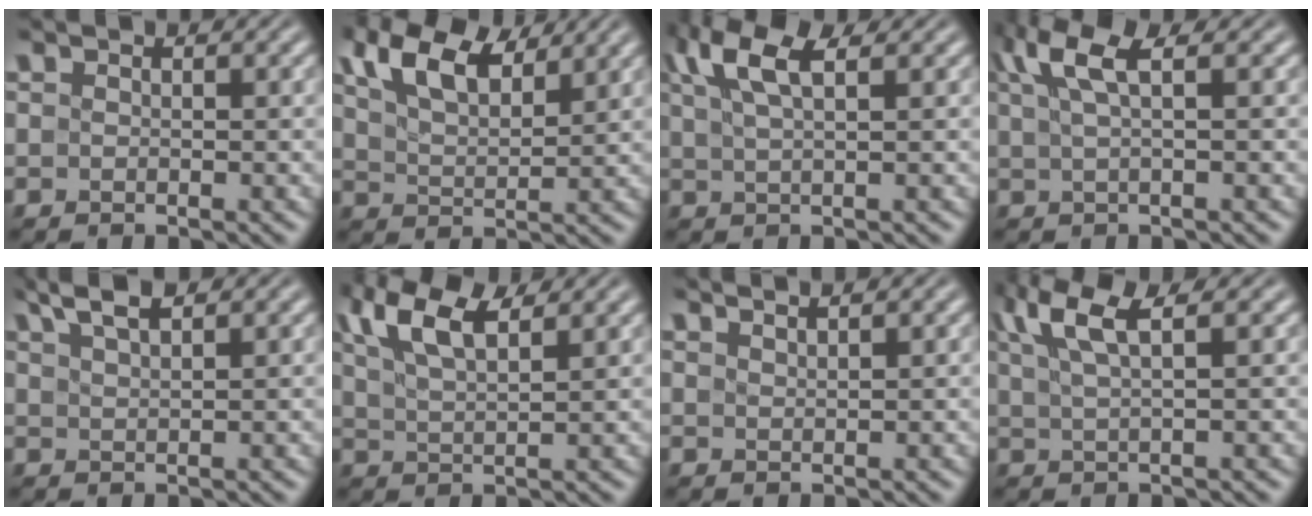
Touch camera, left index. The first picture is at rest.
{"total": 7.3, "force": [4.9, 3.1, 4.5], "torque": [-0.093, 0.017, 0.089]}
{"total": 5.5, "force": [3.0, 1.8, 4.3], "torque": [-0.076, 0.020, 0.048]}
{"total": 4.1, "force": [2.0, 0.9, 3.5], "torque": [-0.069, 0.009, 0.036]}
{"total": 3.3, "force": [2.4, 0.7, 2.1], "torque": [-0.033, 0.011, 0.046]}
{"total": 6.9, "force": [4.2, 2.5, 4.9], "torque": [-0.097, 0.020, 0.070]}
{"total": 2.3, "force": [1.9, 0.6, 1.2], "torque": [0.003, 0.006, 0.009]}
{"total": 5.1, "force": [2.7, 1.3, 4.1], "torque": [-0.072, 0.015, 0.048]}